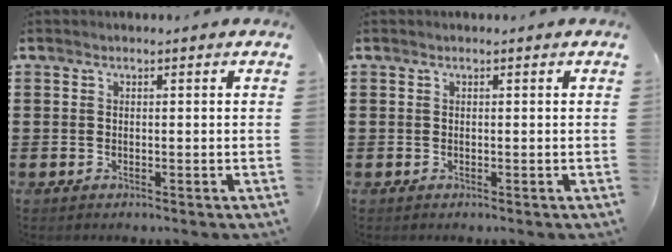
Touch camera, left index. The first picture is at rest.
{"total": 0.0}